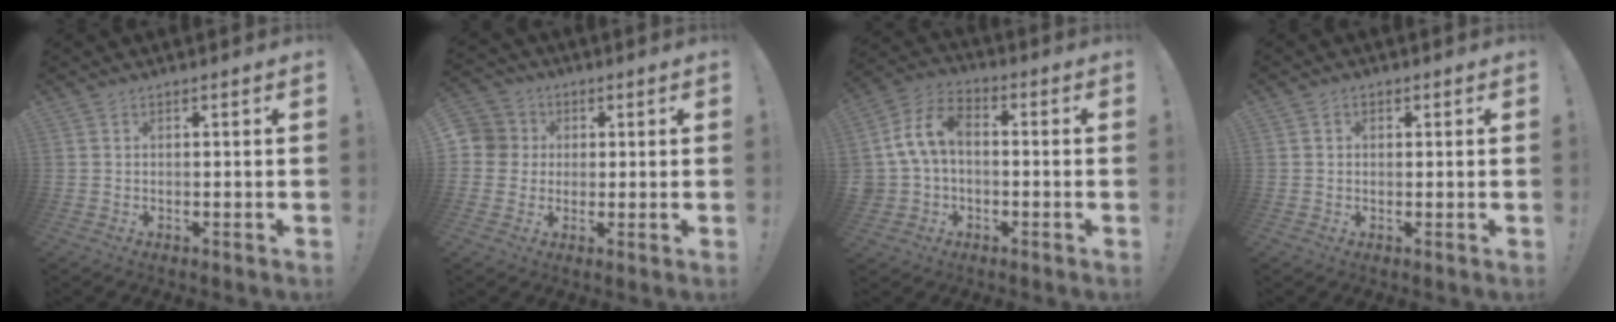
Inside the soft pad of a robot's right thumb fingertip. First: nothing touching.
{"total": 6.6, "force": [0.2, 6.4, 1.5], "torque": [-0.031, 0.010, 0.007]}
{"total": 11.7, "force": [1.1, 8.7, 7.8], "torque": [-0.147, 0.021, 0.026]}
{"total": 1.4, "force": [0.1, 1.2, 0.7], "torque": [-0.008, 0.003, 0.001]}